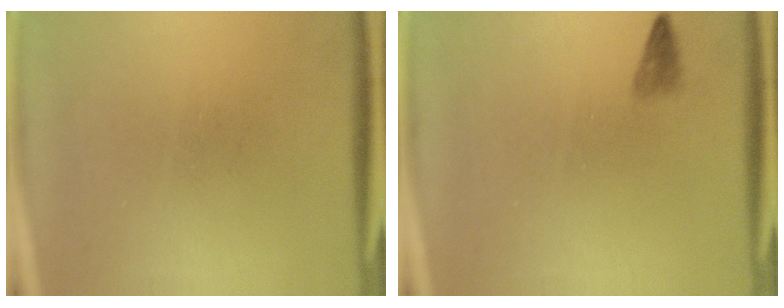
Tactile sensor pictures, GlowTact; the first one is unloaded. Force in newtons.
{"total": 1.2}